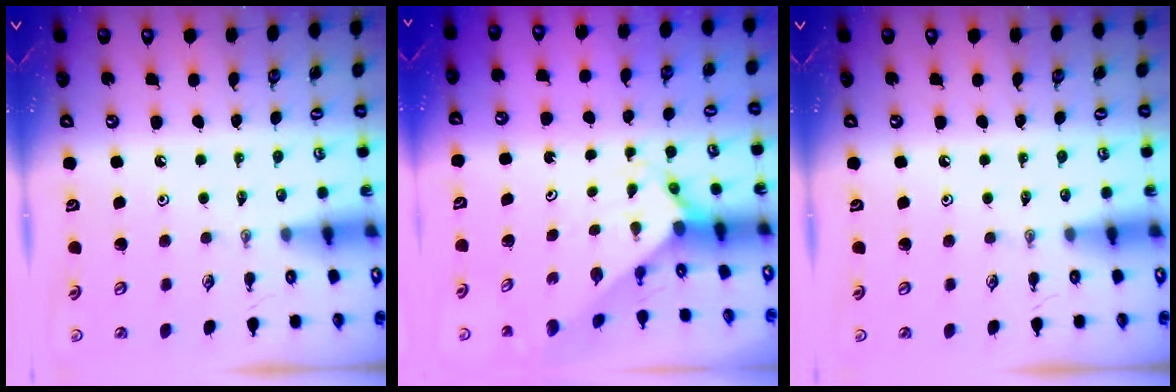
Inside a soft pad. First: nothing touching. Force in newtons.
{"total": 3.0, "press": 3.0, "slide": 0.2}
{"total": 0.0}